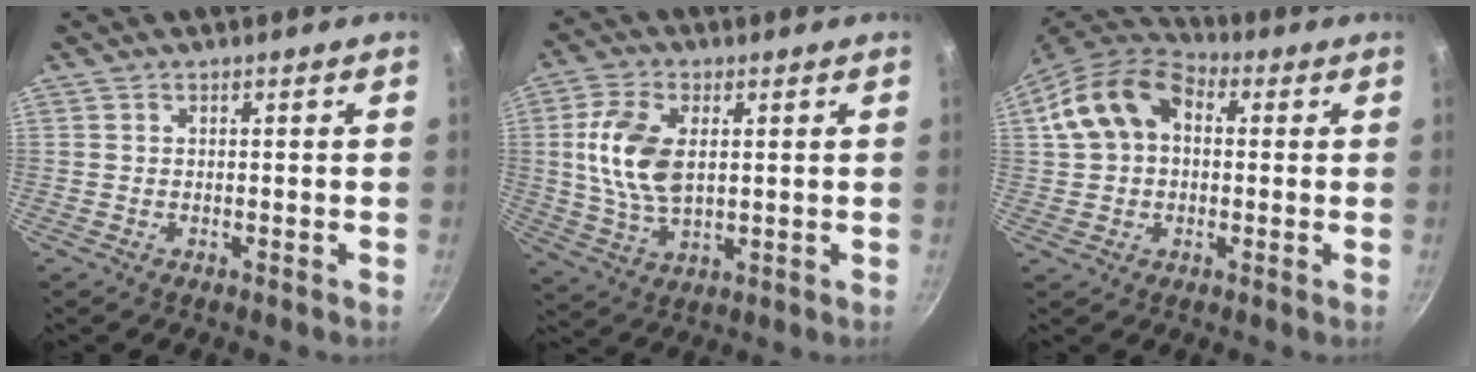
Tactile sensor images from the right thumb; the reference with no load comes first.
{"total": 11.3, "force": [1.7, 6.5, 9.1], "torque": [-0.172, -0.003, 0.032]}
{"total": 13.3, "force": [2.3, 9.7, 8.8], "torque": [-0.140, 0.030, 0.025]}